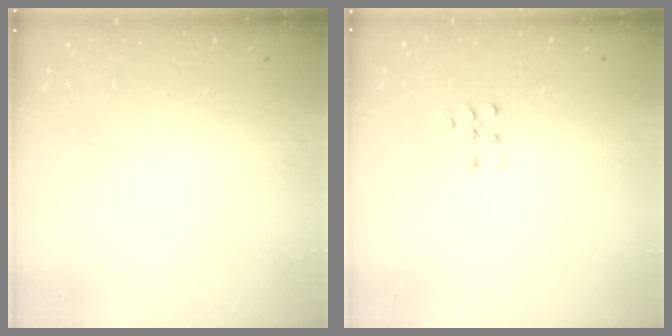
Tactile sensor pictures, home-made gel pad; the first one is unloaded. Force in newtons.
{"total": 6.1, "press": 6.0, "slide": 0.5}